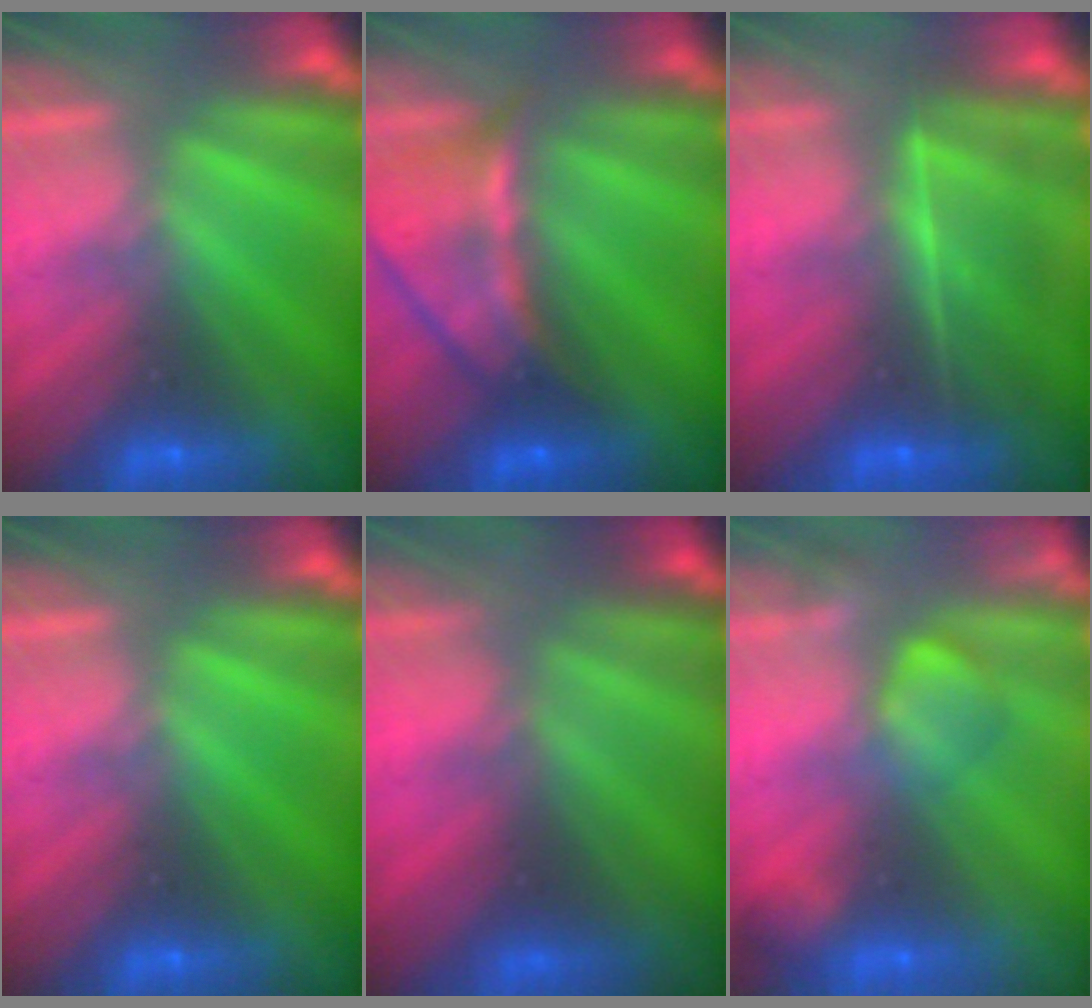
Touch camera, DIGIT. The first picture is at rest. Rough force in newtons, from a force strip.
{"total": 6.3}
{"total": 5.7}
{"total": 0.0}
{"total": 9.4}
{"total": 2.4}